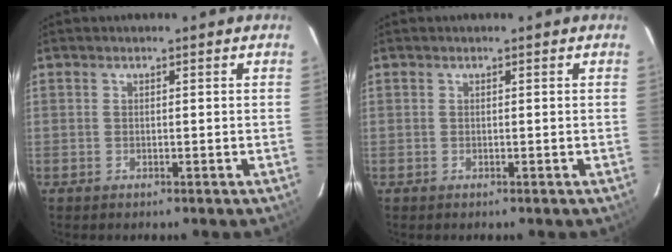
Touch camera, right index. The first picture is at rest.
{"total": 0.0}